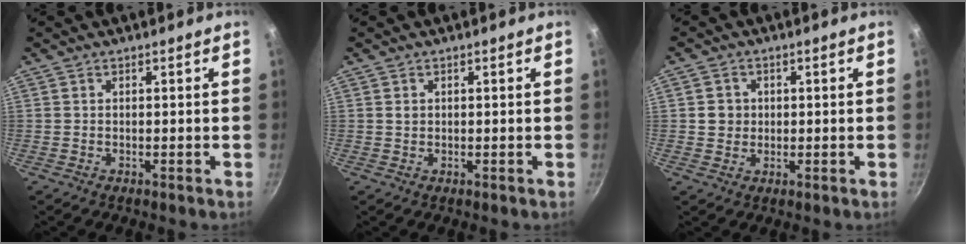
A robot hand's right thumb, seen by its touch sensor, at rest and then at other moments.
{"total": 0.9, "force": [0.3, 0.7, 0.4], "torque": [-0.004, -0.001, 0.004]}
{"total": 3.5, "force": [0.3, 3.3, 1.1], "torque": [-0.001, 0.007, 0.003]}